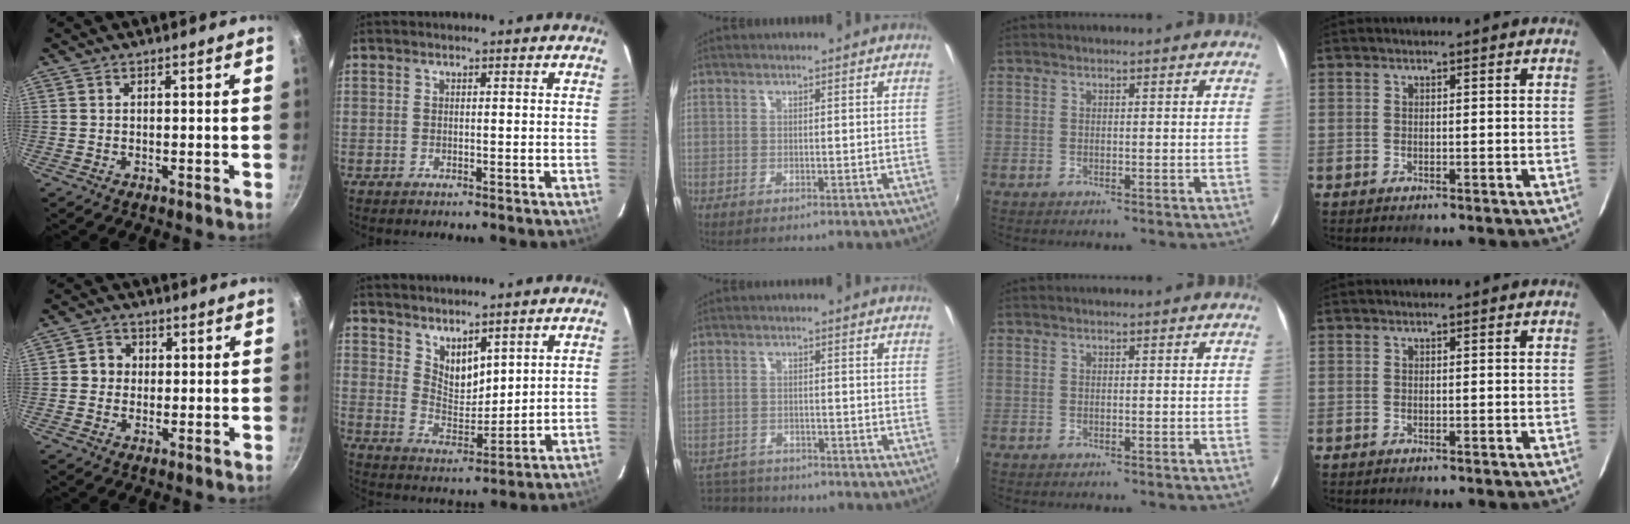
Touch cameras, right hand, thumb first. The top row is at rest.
{"thumb": {"total": 4.1, "force": [0.3, 3.9, 1.4], "torque": [0.003, 0.005, -0.003]}, "index": {"total": 6.8, "force": [5.2, 3.1, 3.2], "torque": [-0.047, -0.005, 0.102]}, "middle": {"total": 7.0, "force": [-6.6, 2.2, 1.2], "torque": [-0.046, -0.005, -0.110]}}